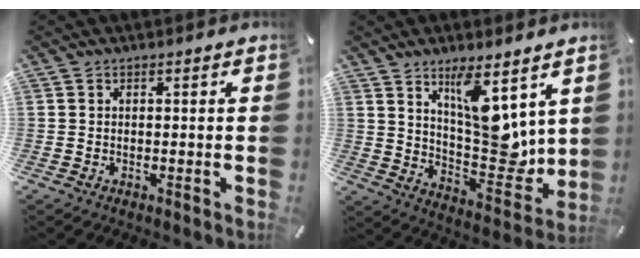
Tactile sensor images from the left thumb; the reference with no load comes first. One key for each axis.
{"total": 14.5, "fx": 7.3, "fy": 6.7, "fz": 10.6, "tx": -0.138, "ty": -0.066, "tz": 0.131}